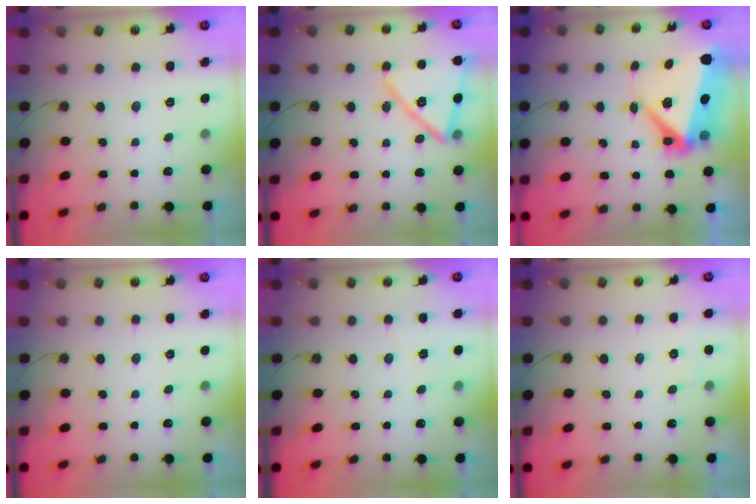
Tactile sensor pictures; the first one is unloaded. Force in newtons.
{"total": 17.6, "press": 17.6, "slide": 1.1}
{"total": 13.1, "press": 13.0, "slide": 1.5}
{"total": 0.0}
{"total": 2.6, "press": 2.3, "slide": 1.2}
{"total": 2.2, "press": 2.1, "slide": 0.3}